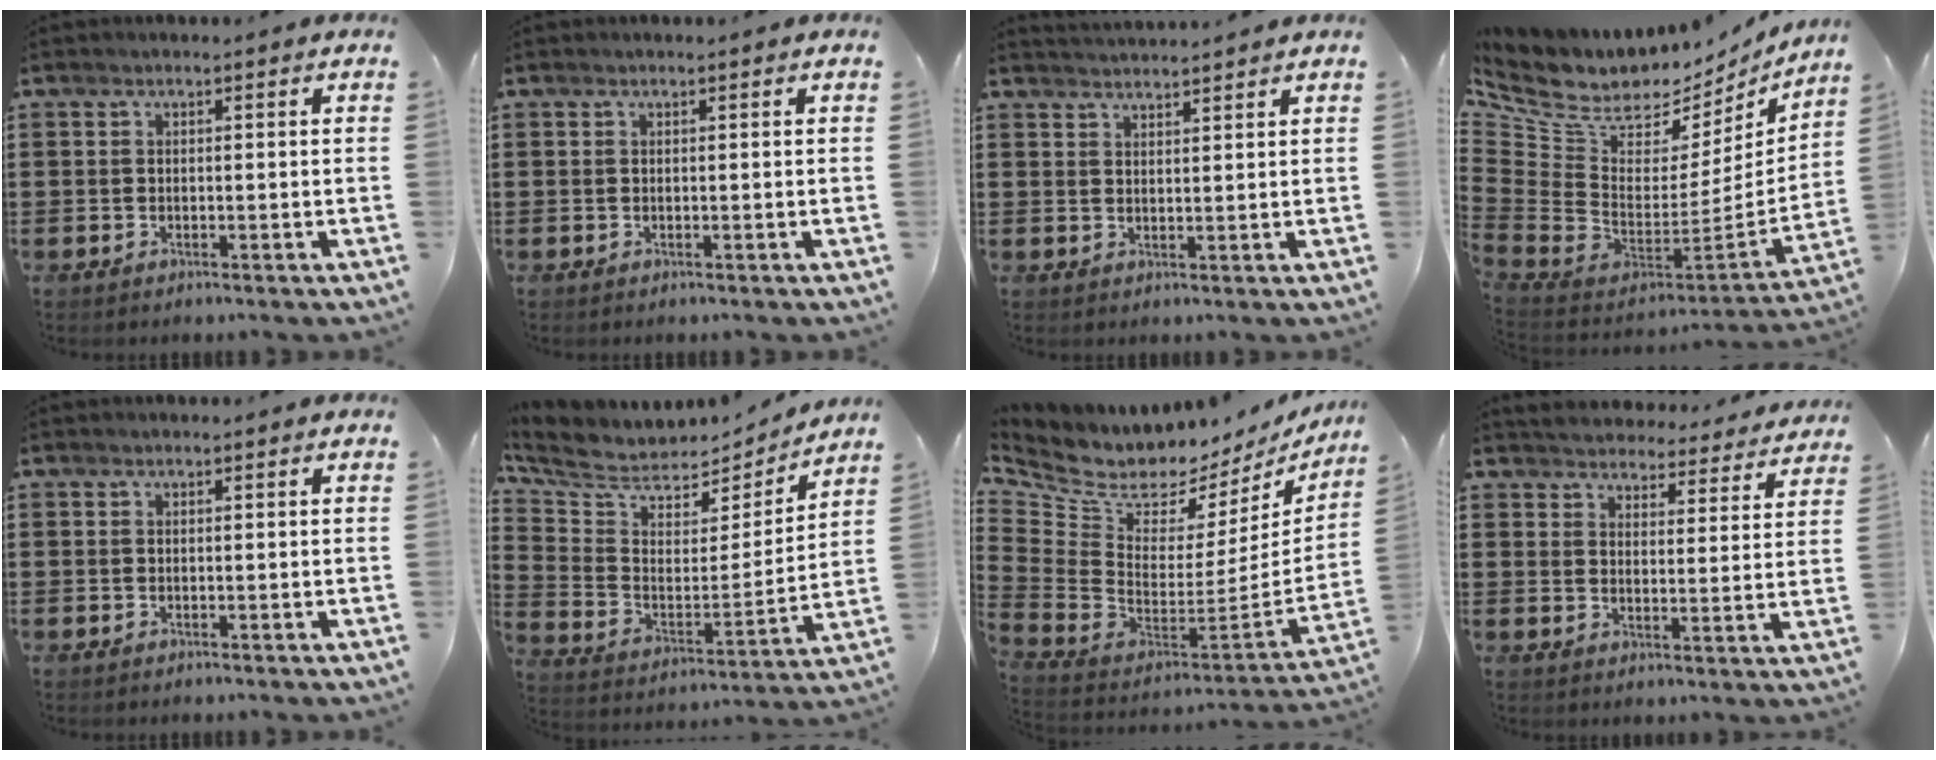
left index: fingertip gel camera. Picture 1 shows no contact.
{"total": 0.0}
{"total": 2.3, "force": [2.3, -0.3, -0.2], "torque": [-0.003, -0.006, 0.044]}
{"total": 7.5, "force": [5.6, 4.1, 2.9], "torque": [-0.112, -0.064, 0.096]}
{"total": 0.0}
{"total": 6.0, "force": [5.1, 2.6, 1.7], "torque": [-0.066, -0.043, 0.087]}
{"total": 5.9, "force": [4.8, 2.8, 1.8], "torque": [-0.075, -0.061, 0.082]}
{"total": 4.2, "force": [4.2, 0.0, -0.4], "torque": [-0.010, -0.038, 0.068]}